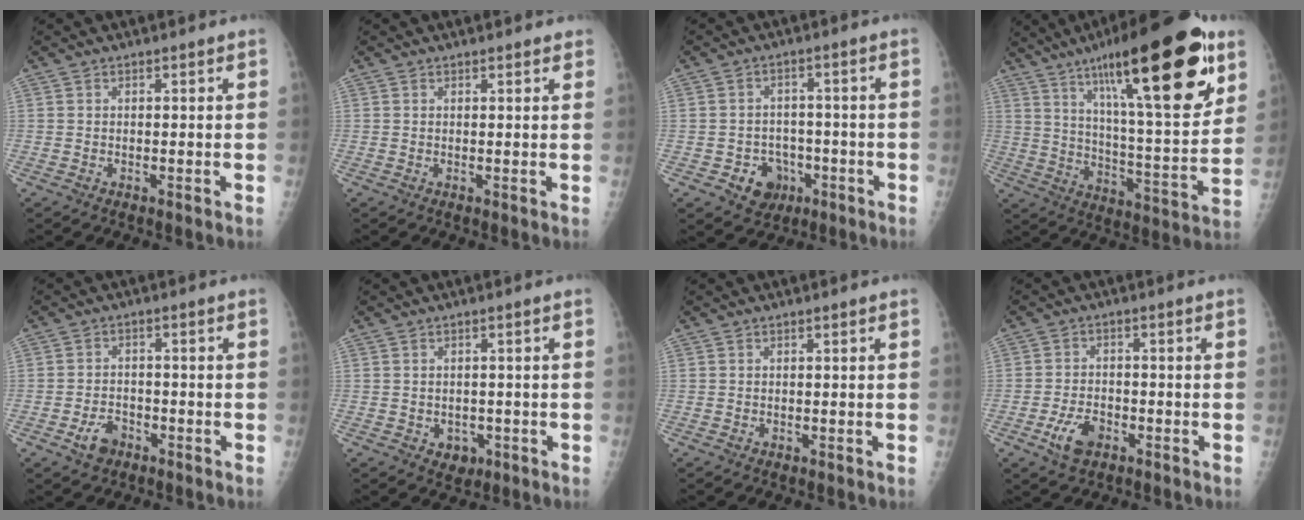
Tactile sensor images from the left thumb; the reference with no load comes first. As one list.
[{"total": 1.4, "force": [1.1, 0.5, 0.6], "torque": [0.001, -0.002, 0.010]}, {"total": 6.9, "force": [-2.8, 5.8, 2.4], "torque": [-0.008, 0.020, -0.033]}, {"total": 29.9, "force": [15.8, 7.5, 24.2], "torque": [-0.354, -0.042, 0.250]}, {"total": 4.6, "force": [-2.6, 3.1, 2.2], "torque": [-0.031, 0.018, -0.042]}, {"total": 3.4, "force": [-1.2, 2.8, 1.6], "torque": [-0.004, 0.003, -0.007]}, {"total": 0.0}, {"total": 5.9, "force": [-2.9, 3.6, 3.7], "torque": [-0.066, 0.014, -0.050]}]